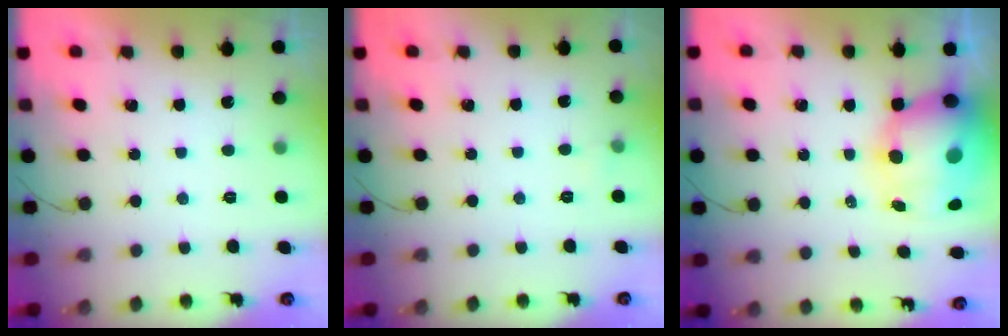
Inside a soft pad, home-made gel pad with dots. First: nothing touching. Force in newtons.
{"total": 2.6, "press": 2.4, "slide": 1.0}
{"total": 15.1, "press": 14.6, "slide": 3.7}